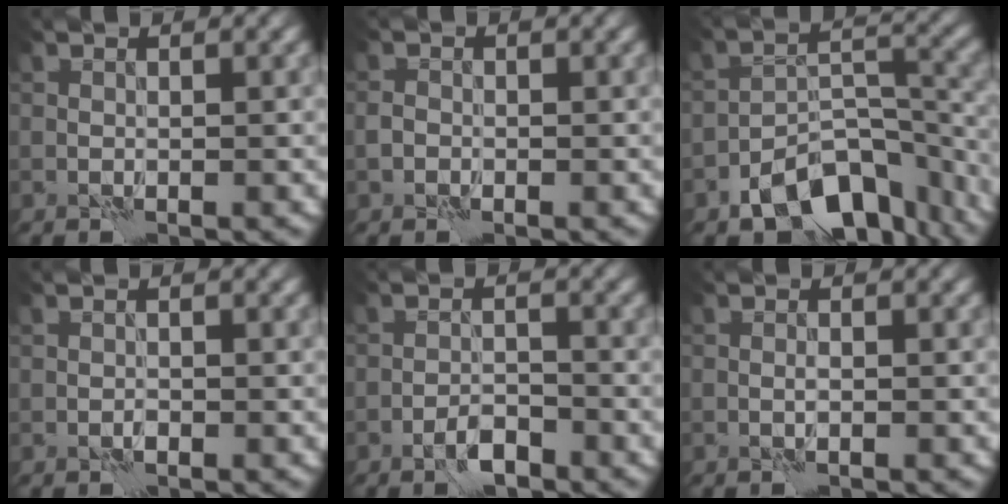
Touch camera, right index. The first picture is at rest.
{"total": 1.1, "force": [-0.7, 0.8, 0.3], "torque": [-0.004, 0.004, -0.018]}
{"total": 8.9, "force": [-6.1, 4.6, 4.6], "torque": [-0.056, -0.011, -0.106]}
{"total": 0.5, "force": [-0.3, 0.2, 0.3], "torque": [-0.004, 0.002, -0.007]}
{"total": 2.3, "force": [-1.7, 0.7, 1.3], "torque": [-0.020, 0.007, -0.035]}
{"total": 0.6, "force": [-0.2, 0.1, 0.6], "torque": [-0.012, 0.003, -0.006]}